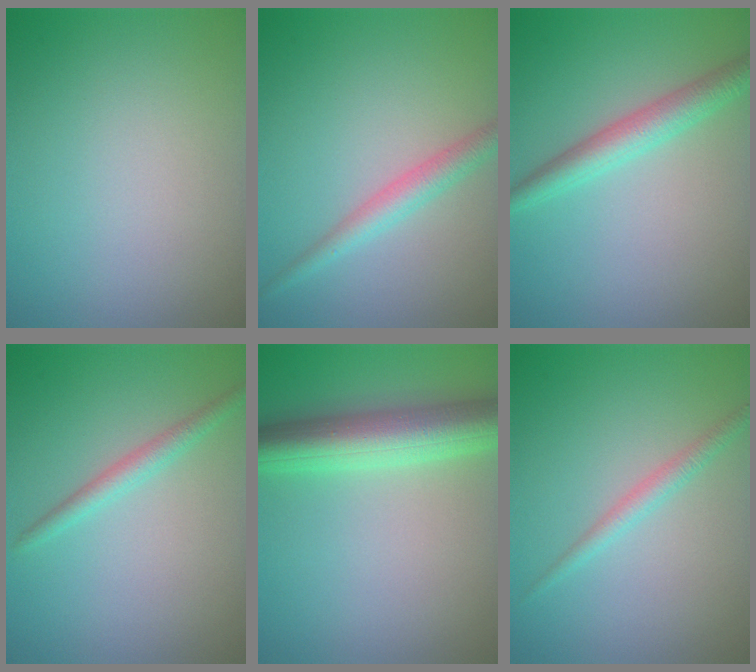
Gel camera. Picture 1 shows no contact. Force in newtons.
{"total": 2.6, "press": 2.5, "slide": 0.1}
{"total": 3.3, "press": 3.3, "slide": 0.1}
{"total": 1.8, "press": 1.8, "slide": 0.1}
{"total": 6.8, "press": 6.8, "slide": 0.1}
{"total": 1.6, "press": 1.6, "slide": 0.1}